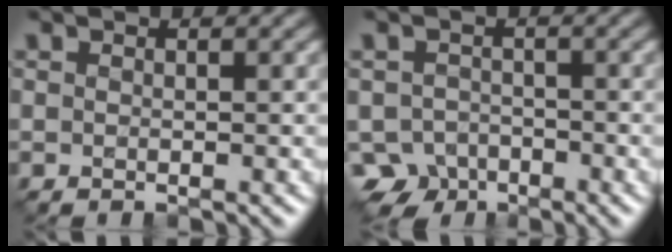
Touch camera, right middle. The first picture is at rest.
{"total": 4.5, "force": [-3.1, 3.0, 1.2], "torque": [-0.010, -0.005, -0.059]}